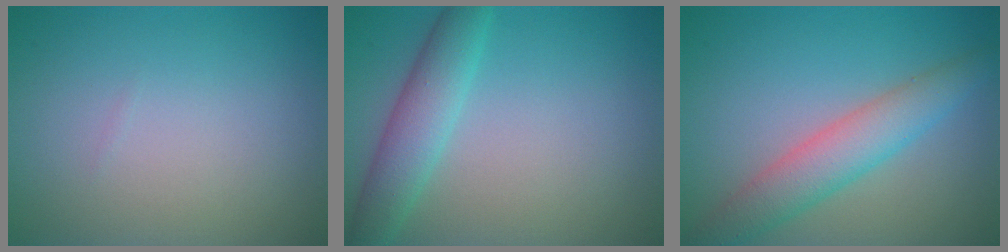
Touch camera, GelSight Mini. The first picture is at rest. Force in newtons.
{"total": 3.8, "press": 3.8, "slide": 0.1}
{"total": 4.5, "press": 4.5, "slide": 0.2}